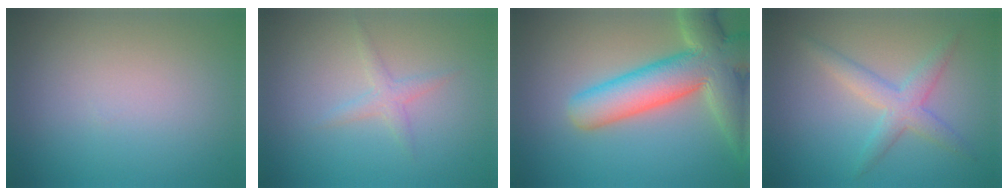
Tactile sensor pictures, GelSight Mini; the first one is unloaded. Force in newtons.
{"total": 1.4, "press": 1.4, "slide": 0.1}
{"total": 9.8, "press": 9.7, "slide": 0.9}
{"total": 3.0, "press": 3.0, "slide": 0.1}